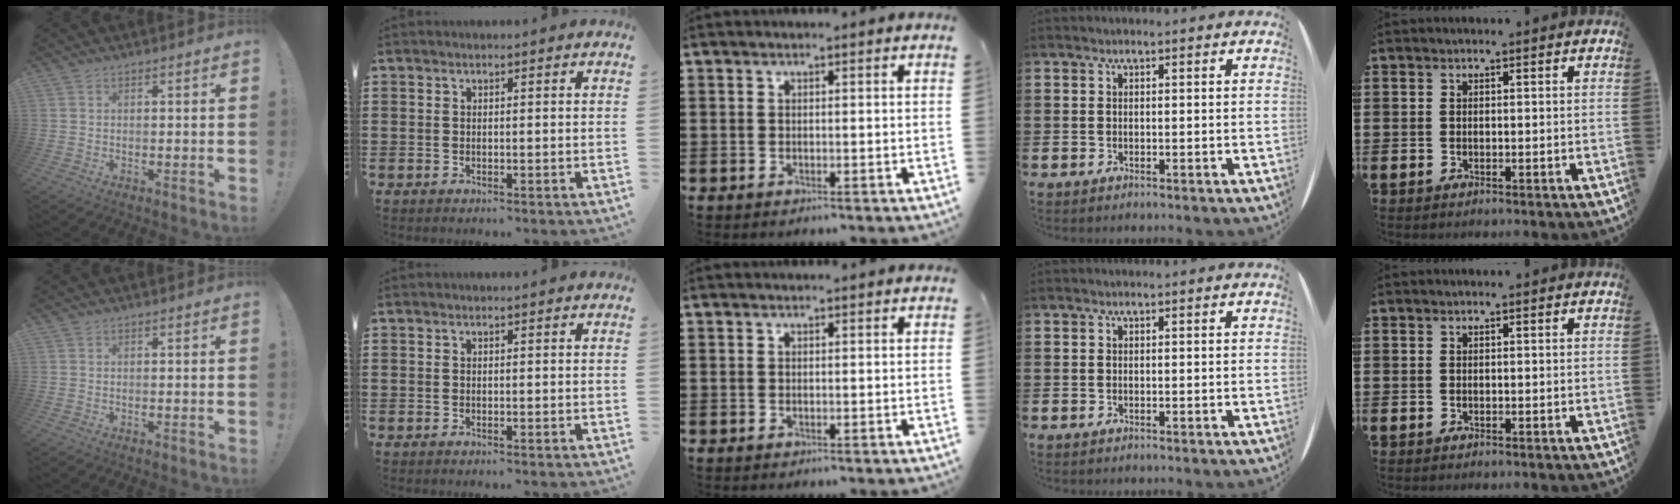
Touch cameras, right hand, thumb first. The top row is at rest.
{}